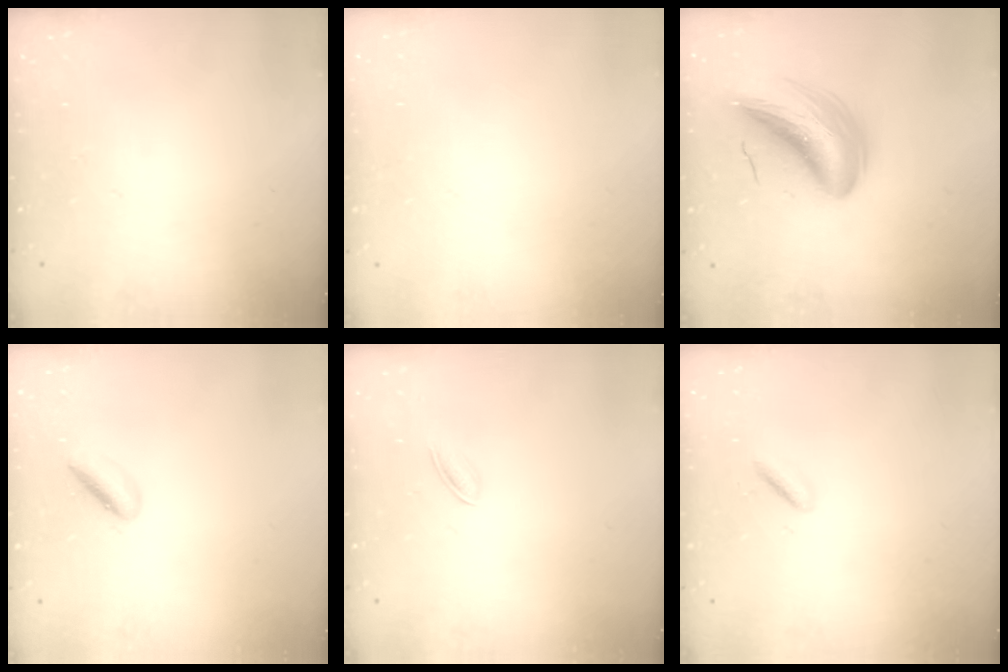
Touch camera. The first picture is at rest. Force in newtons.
{"total": 2.1, "press": 2.1, "slide": 0.1}
{"total": 10.9, "press": 10.6, "slide": 2.4}
{"total": 2.5, "press": 2.5, "slide": 0.5}
{"total": 2.7, "press": 2.6, "slide": 0.7}
{"total": 1.5, "press": 1.3, "slide": 0.7}